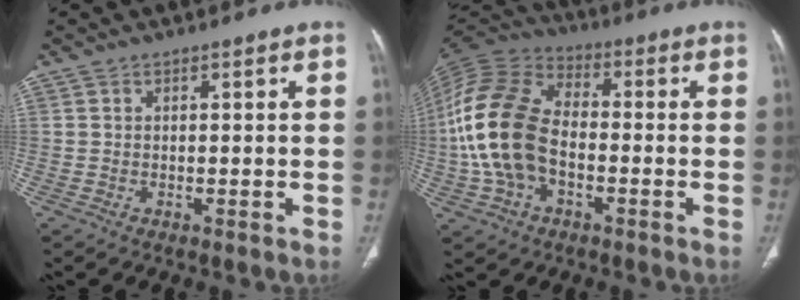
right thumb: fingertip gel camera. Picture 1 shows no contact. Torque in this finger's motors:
{"motor_torque": [0.15, 1.05, 2.06, -0.48, 0.27]}